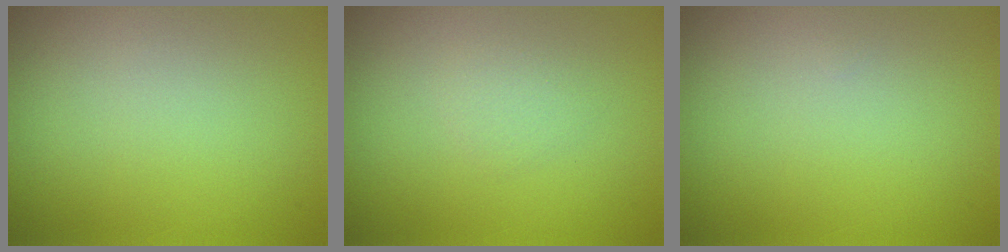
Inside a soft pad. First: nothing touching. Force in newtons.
{"total": 1.0, "press": 1.0, "slide": 0.1}
{"total": 0.0}